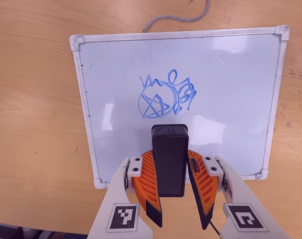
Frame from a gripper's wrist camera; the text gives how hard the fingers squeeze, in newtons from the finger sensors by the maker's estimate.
{"total": 9.2, "left": 8.0, "right": 10.5}